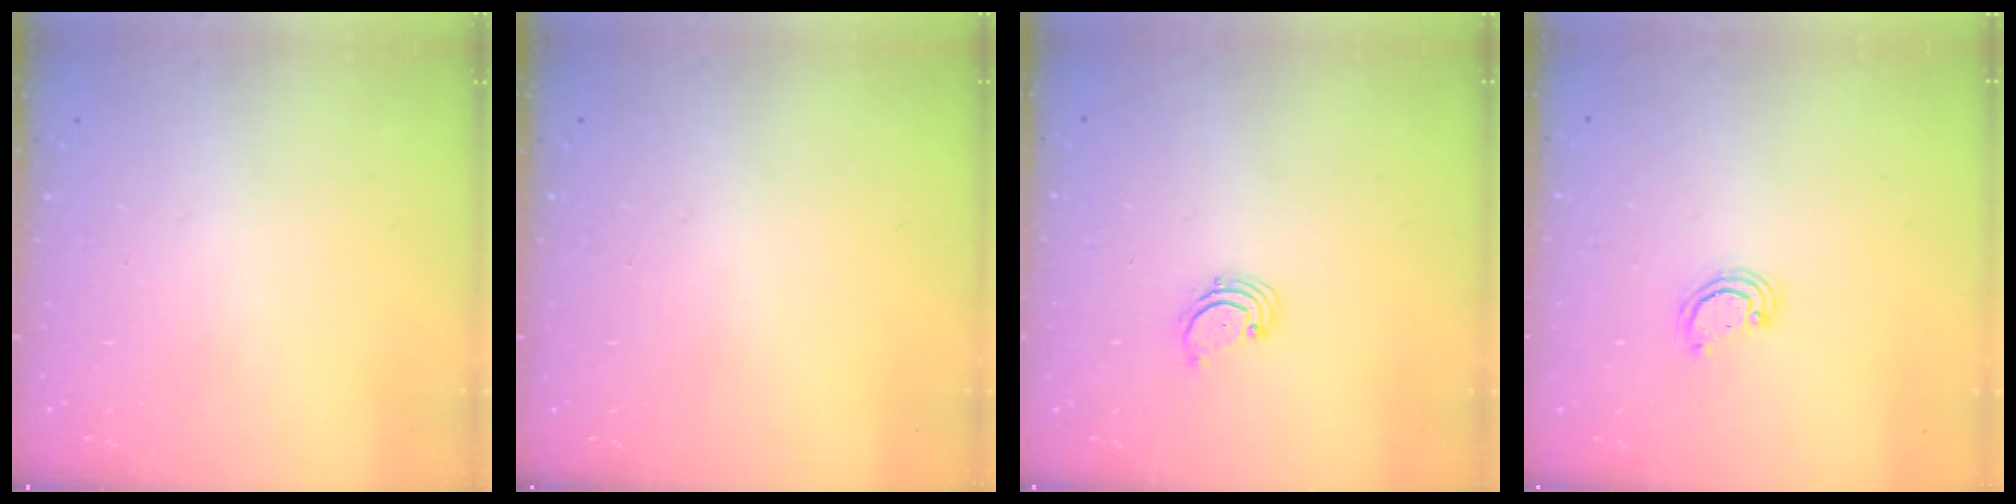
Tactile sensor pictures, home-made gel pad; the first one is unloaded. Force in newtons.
{"total": 0.0}
{"total": 1.7, "press": 1.6, "slide": 0.2}
{"total": 2.3, "press": 2.3, "slide": 0.3}